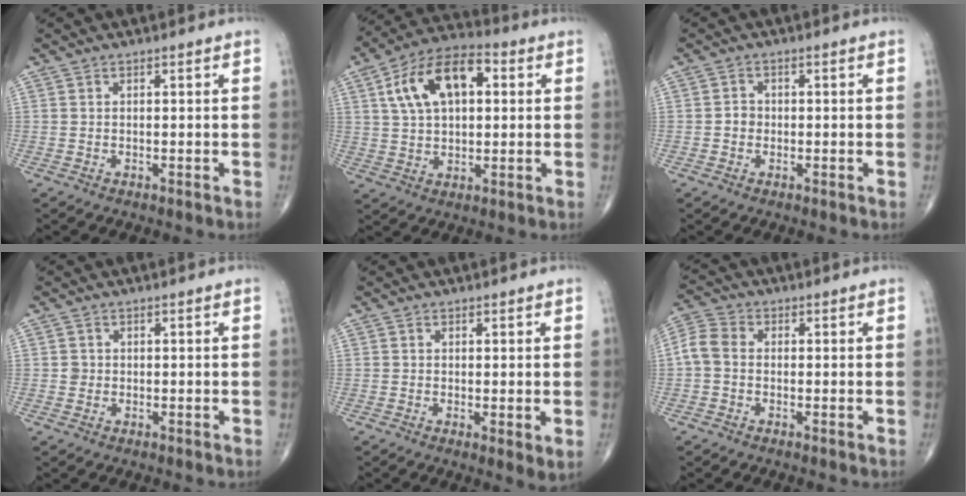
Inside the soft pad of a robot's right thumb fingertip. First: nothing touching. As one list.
[{"total": 14.9, "force": [4.0, 8.3, 11.7], "torque": [-0.199, 0.021, 0.063]}, {"total": 1.9, "force": [-0.4, 1.7, 0.8], "torque": [-0.002, 0.006, -0.010]}, {"total": 1.1, "force": [-0.1, 1.1, 0.2], "torque": [0.001, 0.003, -0.001]}, {"total": 2.9, "force": [-0.2, 0.7, 2.9], "torque": [-0.049, -0.014, -0.007]}, {"total": 5.2, "force": [-0.4, 3.9, 3.5], "torque": [-0.073, 0.015, -0.020]}]